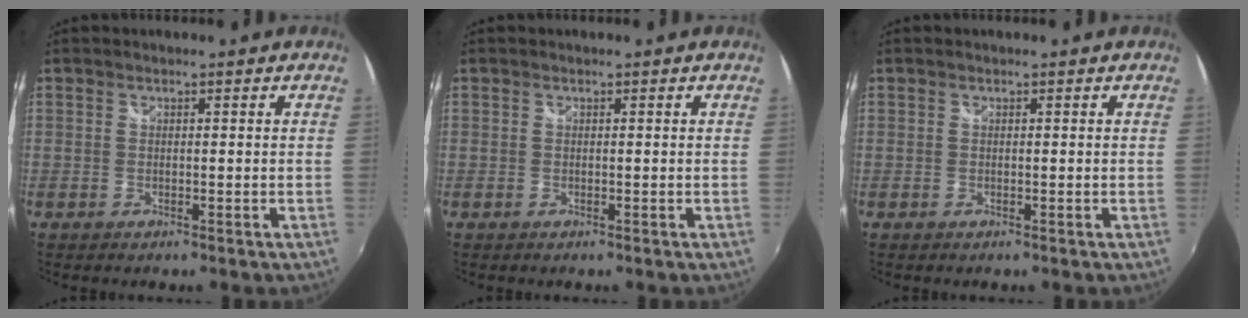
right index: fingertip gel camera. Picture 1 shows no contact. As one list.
[{"total": 0.0}, {"total": 0.0}]